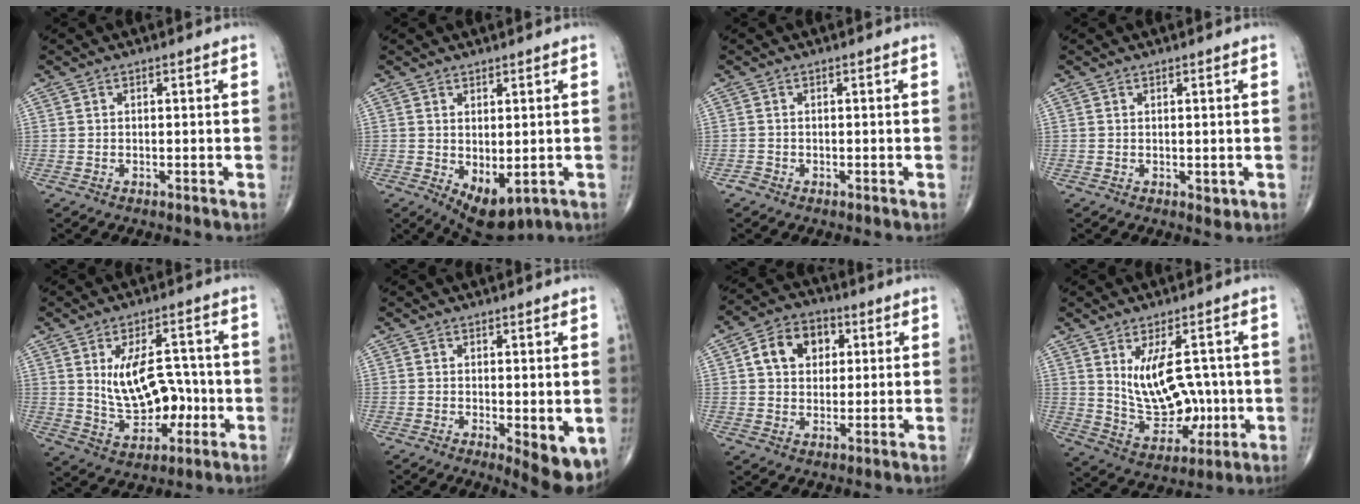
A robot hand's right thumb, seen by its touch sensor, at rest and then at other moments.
{"total": 7.4, "force": [-1.7, 3.8, 6.1], "torque": [-0.086, -0.007, -0.006]}
{"total": 0.8, "force": [-0.6, 0.6, 0.0], "torque": [0.001, 0.001, -0.017]}
{"total": 1.3, "force": [-0.1, 0.8, 1.0], "torque": [-0.012, -0.005, 0.001]}
{"total": 12.1, "force": [-0.3, 7.6, 9.4], "torque": [-0.119, 0.014, 0.010]}
{"total": 7.3, "force": [-1.8, 2.5, 6.6], "torque": [-0.085, -0.020, -0.020]}
{"total": 9.7, "force": [2.5, 7.3, 5.9], "torque": [-0.071, 0.006, 0.036]}
{"total": 12.4, "force": [1.4, 7.3, 10.0], "torque": [-0.123, -0.011, 0.045]}